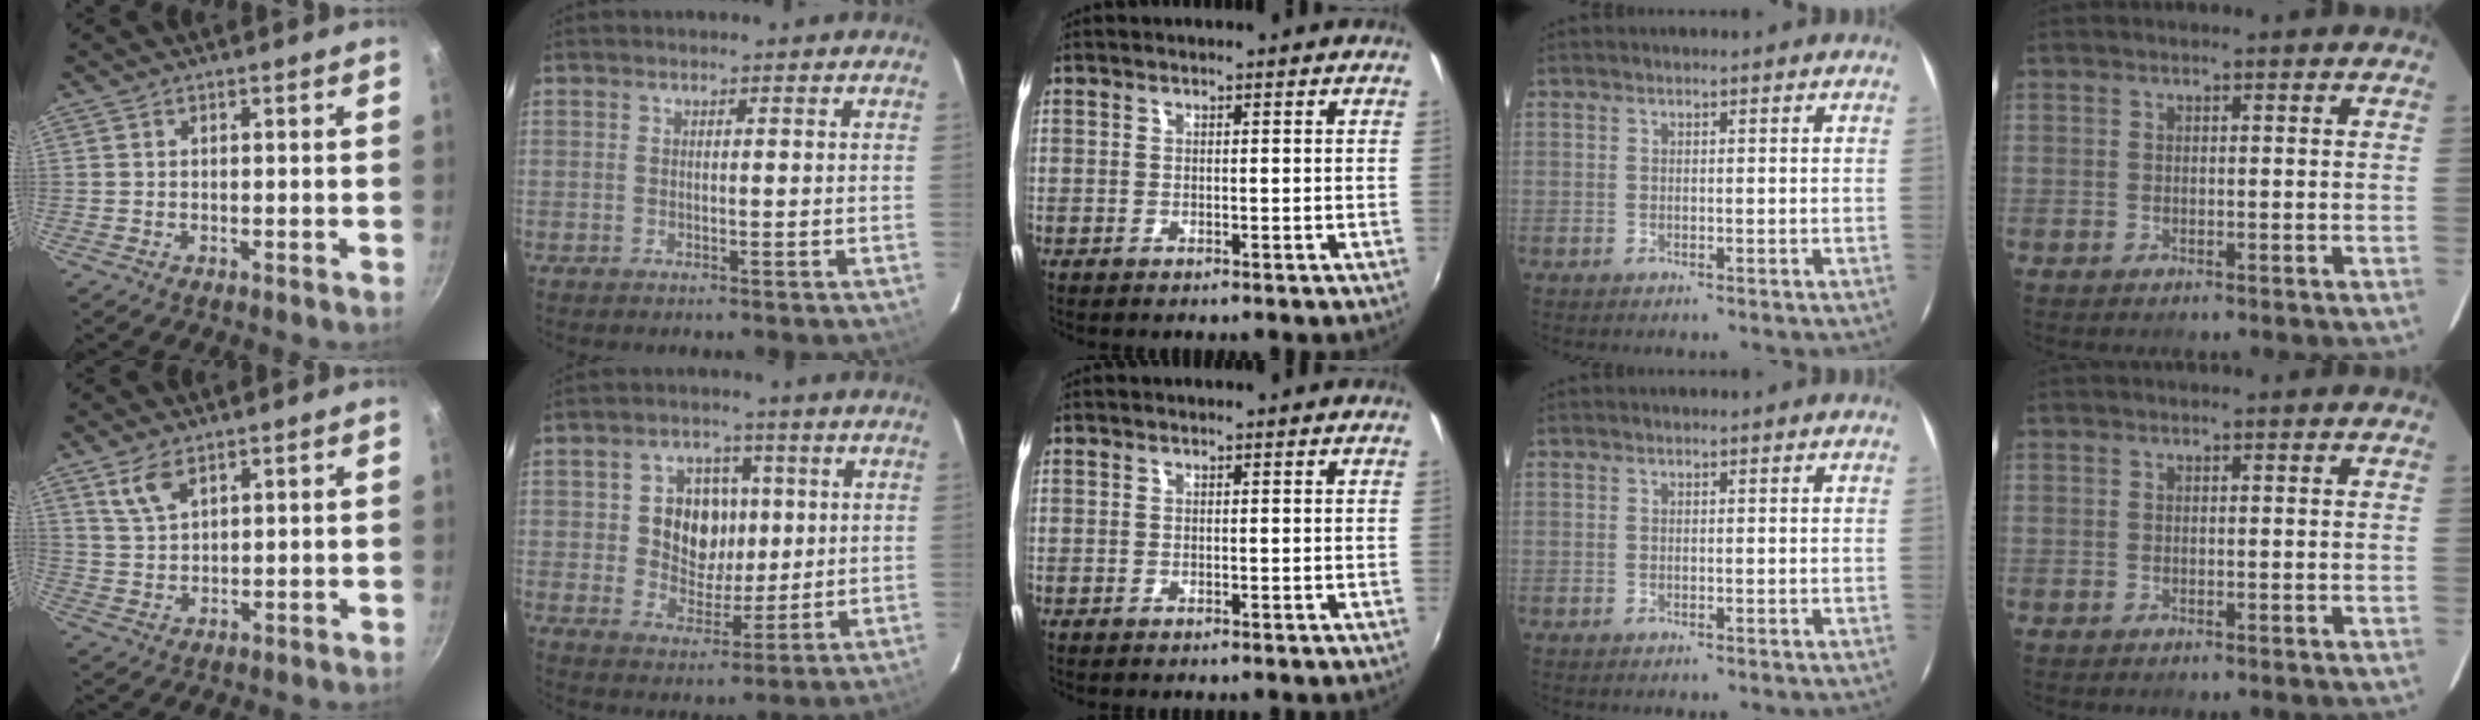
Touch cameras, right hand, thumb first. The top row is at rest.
{"thumb": {"total": 5.1, "force": [3.2, 2.3, 3.3], "torque": [-0.058, -0.014, 0.069]}, "index": {"total": 9.6, "force": [1.2, 8.2, 4.9], "torque": [-0.095, 0.009, 0.027]}}